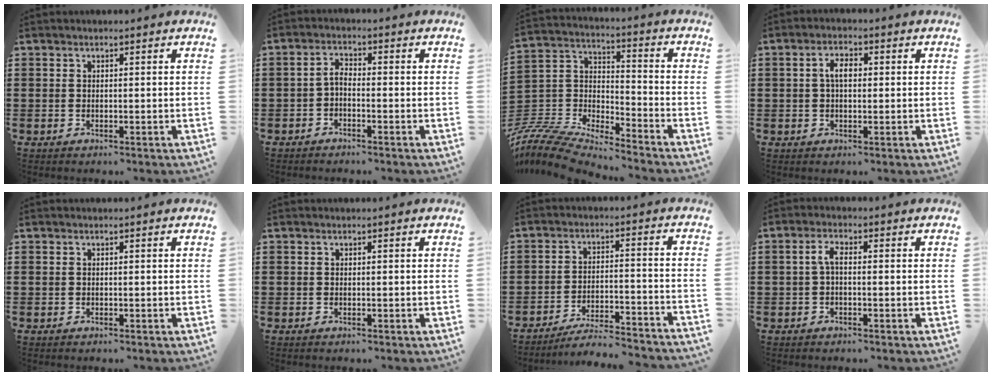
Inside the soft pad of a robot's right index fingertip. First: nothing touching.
{"total": 1.9, "force": [-1.4, 0.6, 1.2], "torque": [-0.033, 0.005, -0.032]}
{"total": 8.6, "force": [-8.2, 1.5, 2.0], "torque": [-0.070, -0.006, -0.172]}
{"total": 3.2, "force": [0.3, 1.6, 2.8], "torque": [-0.056, 0.010, 0.003]}
{"total": 0.0}
{"total": 0.0}
{"total": 5.8, "force": [-5.5, 0.1, 1.9], "torque": [-0.038, -0.005, -0.109]}
{"total": 2.6, "force": [-0.2, 1.0, 2.4], "torque": [-0.062, 0.000, -0.011]}